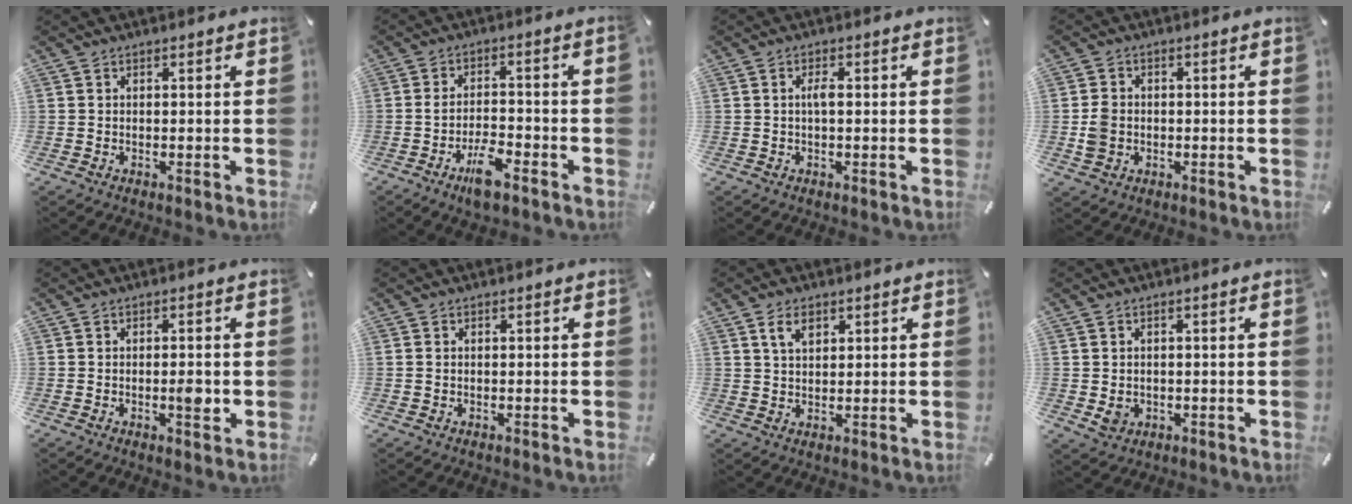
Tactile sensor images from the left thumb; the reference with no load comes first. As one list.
[{"total": 8.0, "force": [-4.4, 2.0, 6.4], "torque": [-0.124, 0.007, -0.079]}, {"total": 2.6, "force": [0.1, 0.9, 2.4], "torque": [-0.048, 0.004, 0.000]}, {"total": 4.5, "force": [-0.7, 4.1, 1.9], "torque": [-0.032, 0.005, -0.012]}, {"total": 3.5, "force": [-0.6, 1.3, 3.2], "torque": [-0.047, 0.000, -0.010]}, {"total": 0.6, "force": [0.0, 0.5, 0.3], "torque": [-0.007, 0.004, -0.002]}, {"total": 4.2, "force": [2.2, 2.5, 2.5], "torque": [-0.049, 0.001, 0.038]}, {"total": 3.2, "force": [-0.5, 2.8, 1.5], "torque": [-0.023, -0.002, -0.009]}]